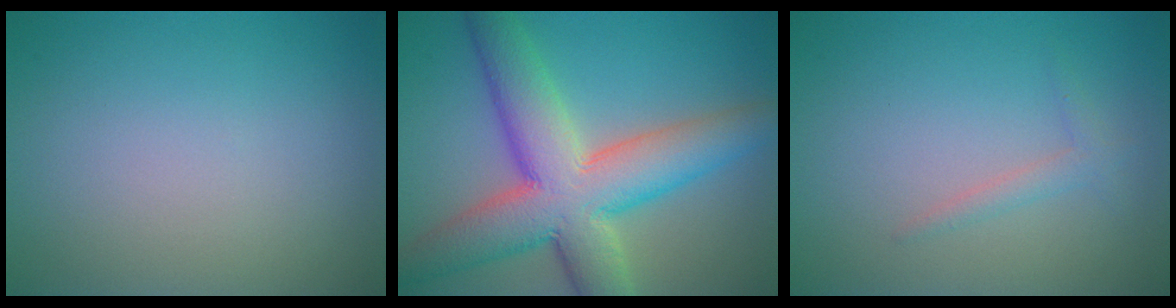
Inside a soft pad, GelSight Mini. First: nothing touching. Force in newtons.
{"total": 10.6, "press": 10.6, "slide": 0.3}
{"total": 1.3, "press": 1.3, "slide": 0.1}